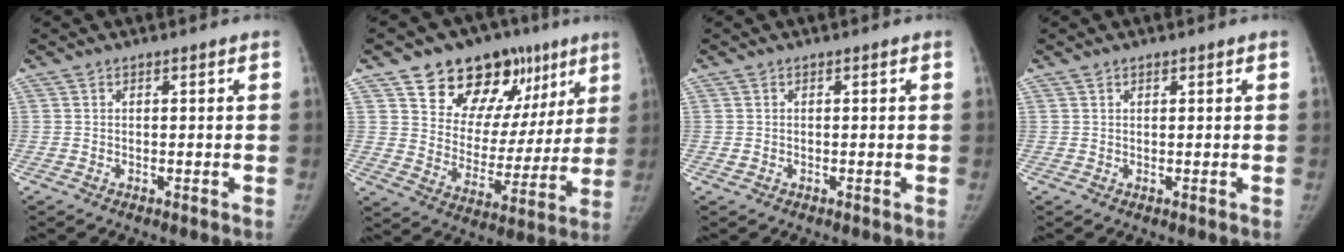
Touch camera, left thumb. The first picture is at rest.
{"total": 21.2, "force": [12.3, 13.5, 10.7], "torque": [-0.093, -0.023, 0.192]}
{"total": 0.7, "force": [-0.2, 0.6, 0.3], "torque": [-0.007, 0.000, 0.000]}
{"total": 0.5, "force": [0.4, 0.3, 0.1], "torque": [-0.001, -0.003, 0.005]}